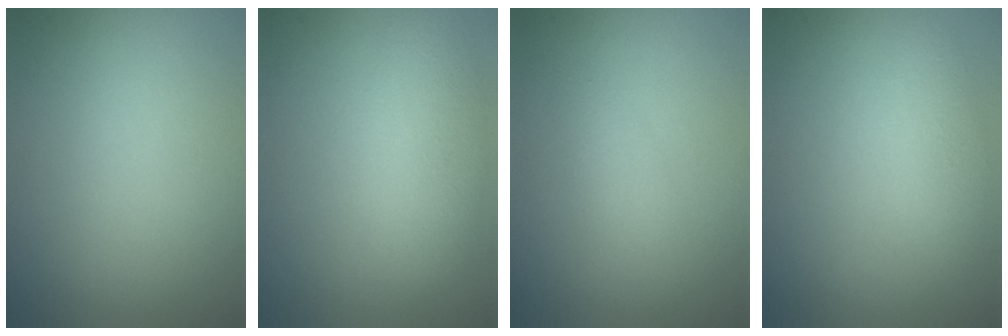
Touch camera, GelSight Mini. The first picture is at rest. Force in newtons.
{"total": 4.4, "press": 4.4, "slide": 0.3}
{"total": 1.4, "press": 1.3, "slide": 0.1}
{"total": 1.9, "press": 1.9, "slide": 0.0}